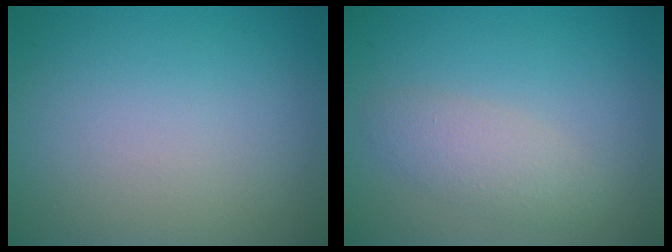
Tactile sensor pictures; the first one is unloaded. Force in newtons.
{"total": 2.4, "press": 2.4, "slide": 0.1}